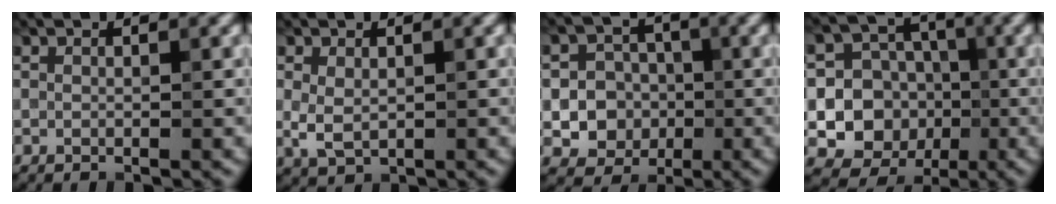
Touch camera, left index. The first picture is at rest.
{"total": 2.3, "force": [0.2, 1.5, 1.7], "torque": [-0.038, -0.002, 0.008]}
{"total": 6.0, "force": [-1.2, 5.5, 2.2], "torque": [-0.016, 0.005, -0.041]}
{"total": 11.5, "force": [-1.7, 11.0, 2.9], "torque": [-0.057, 0.004, -0.037]}